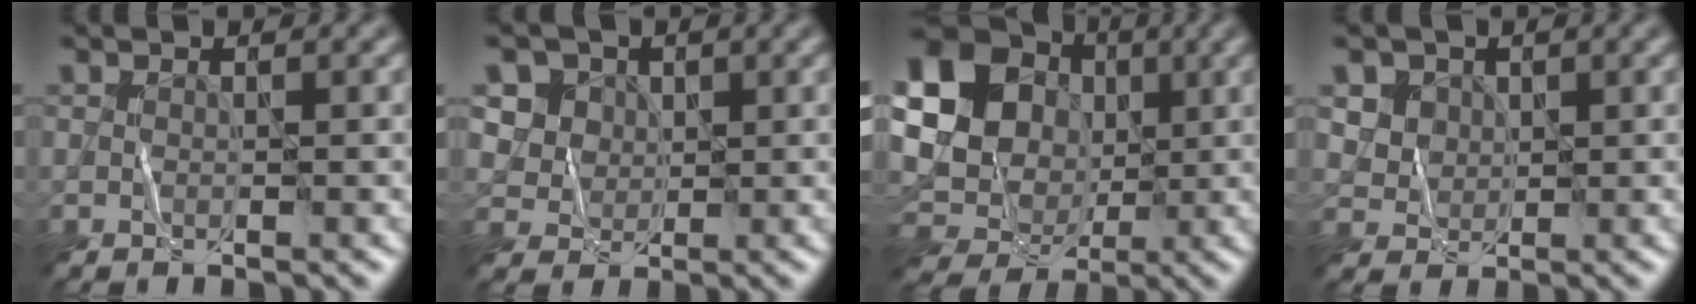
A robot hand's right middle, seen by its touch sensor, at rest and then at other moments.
{"total": 6.0, "force": [2.7, 4.9, 2.2], "torque": [-0.048, 0.005, 0.042]}
{"total": 22.6, "force": [2.9, 20.5, 8.9], "torque": [-0.218, -0.001, 0.016]}
{"total": 4.4, "force": [2.0, 3.6, 1.6], "torque": [-0.047, 0.003, 0.040]}